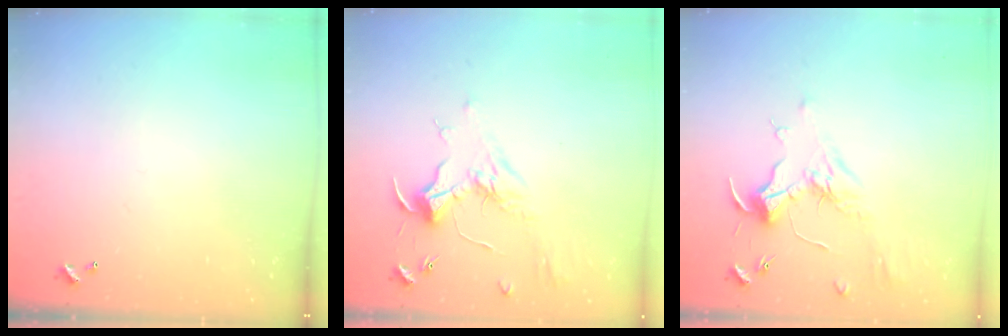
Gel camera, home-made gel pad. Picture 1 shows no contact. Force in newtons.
{"total": 1.8, "press": 1.7, "slide": 0.7}
{"total": 2.0, "press": 1.9, "slide": 0.6}